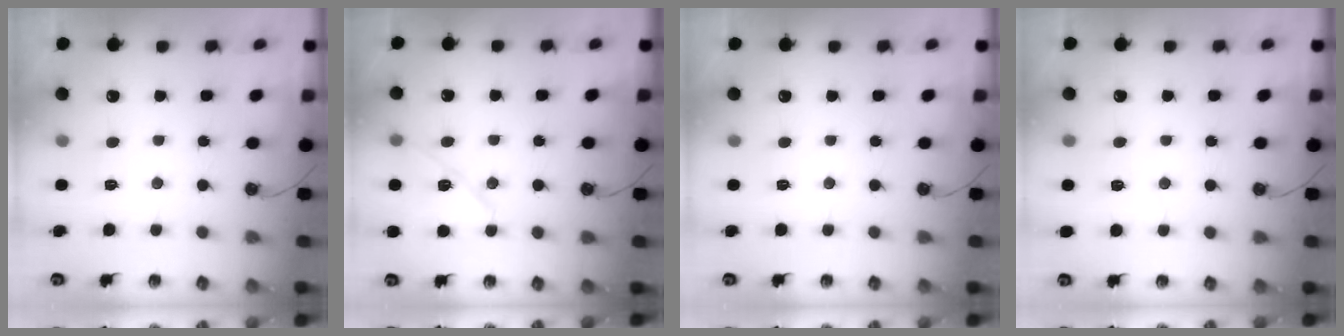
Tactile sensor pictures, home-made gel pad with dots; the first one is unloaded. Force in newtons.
{"total": 10.1, "press": 10.0, "slide": 1.4}
{"total": 0.0}
{"total": 5.3, "press": 5.0, "slide": 1.7}